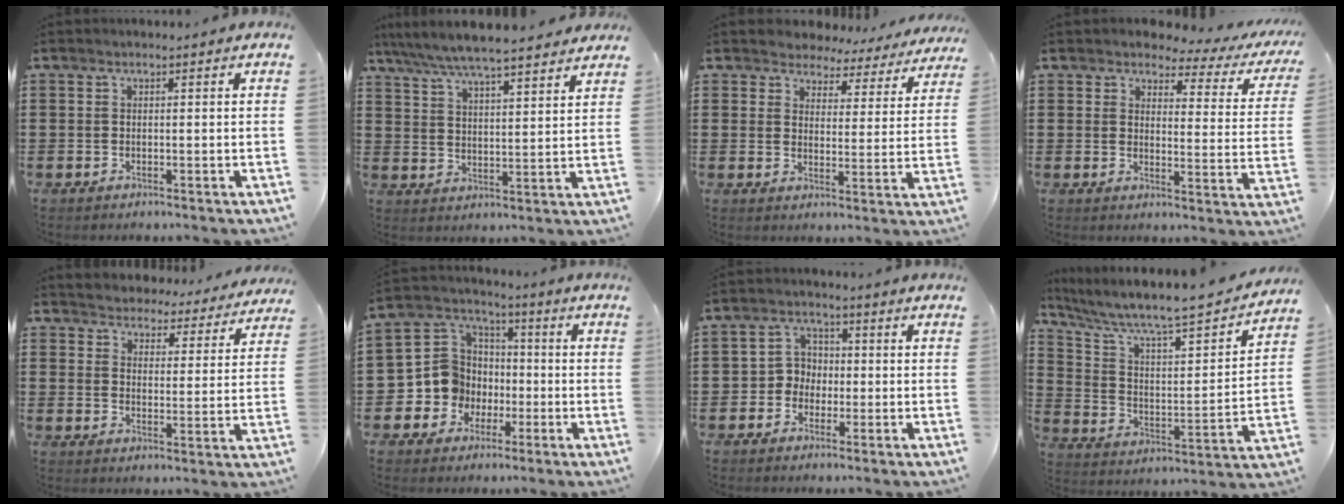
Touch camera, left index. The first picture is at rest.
{"total": 6.1, "force": [5.7, 0.1, 2.2], "torque": [-0.066, -0.029, 0.099]}
{"total": 4.2, "force": [4.0, 1.1, 0.0], "torque": [-0.025, -0.026, 0.068]}
{"total": 3.2, "force": [2.7, 0.9, 1.3], "torque": [-0.039, -0.018, 0.039]}
{"total": 4.4, "force": [4.3, 0.0, -0.6], "torque": [-0.016, -0.037, 0.073]}
{"total": 8.8, "force": [-1.8, 8.5, 1.5], "torque": [-0.084, 0.008, -0.033]}
{"total": 4.0, "force": [-1.2, 3.7, 1.1], "torque": [-0.038, 0.011, -0.028]}
{"total": 6.3, "force": [5.6, 0.6, 2.8], "torque": [-0.085, -0.054, 0.087]}